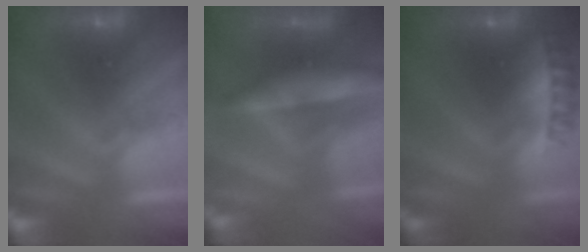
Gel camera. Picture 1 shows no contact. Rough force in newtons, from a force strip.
{"total": 6.7}
{"total": 2.4}